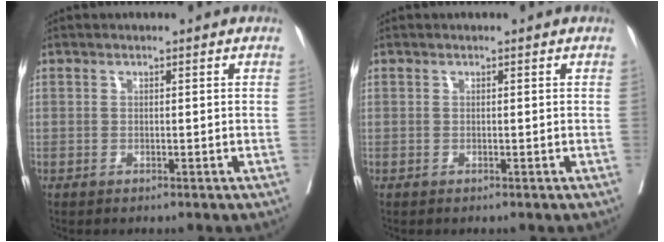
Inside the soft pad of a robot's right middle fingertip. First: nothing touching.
{"total": 0.0}